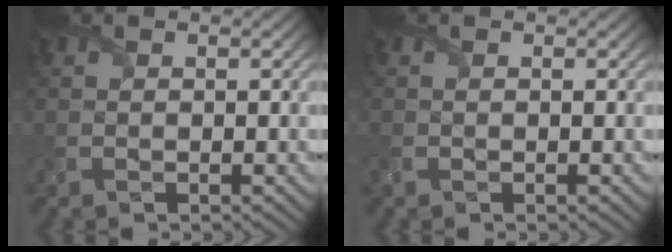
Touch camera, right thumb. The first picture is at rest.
{"total": 1.3, "force": [-0.1, 1.0, 0.8], "torque": [-0.025, -0.002, 0.001]}